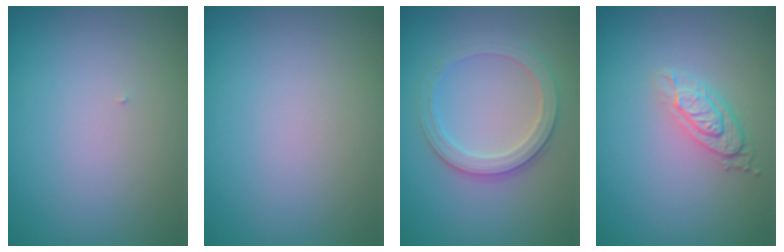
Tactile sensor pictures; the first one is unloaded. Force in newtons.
{"total": 0.0}
{"total": 2.9, "press": 2.8, "slide": 0.7}
{"total": 3.0, "press": 2.2, "slide": 2.1}